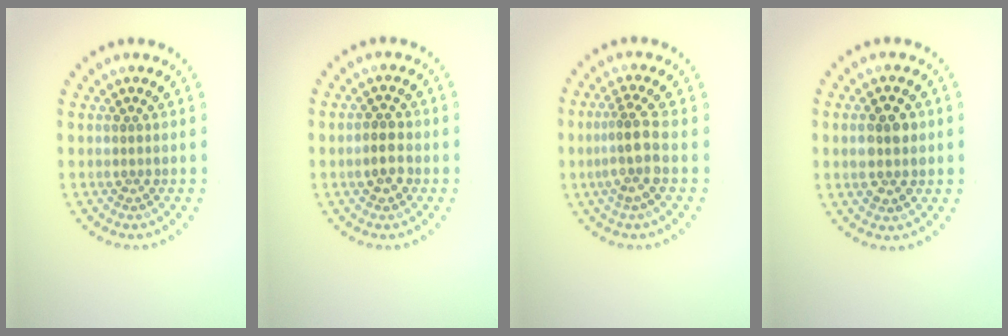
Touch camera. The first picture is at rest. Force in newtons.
{"total": 2.4, "press": 2.3, "slide": 0.5}
{"total": 3.0, "press": 2.2, "slide": 2.0}
{"total": 3.2, "press": 3.2, "slide": 0.3}